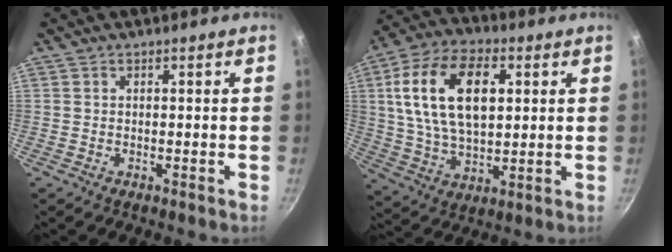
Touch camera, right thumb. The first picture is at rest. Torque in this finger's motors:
{"motor_torque": [-1.53, 2.39, 1.66, 0.11, 0.59]}